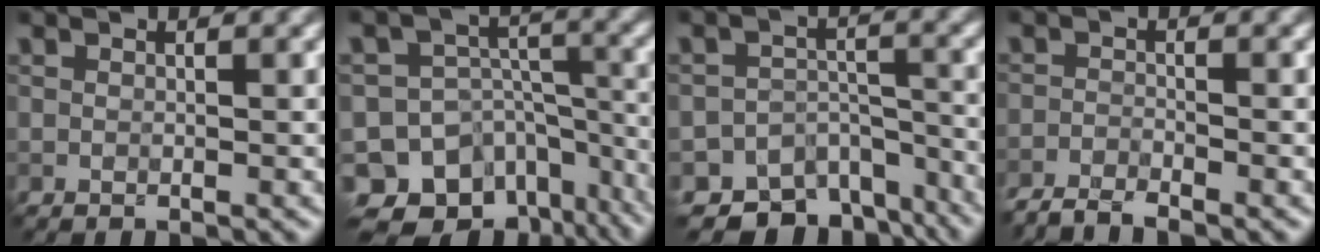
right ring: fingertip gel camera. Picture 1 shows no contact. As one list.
[{"total": 17.2, "force": [-11.1, 12.1, 5.3], "torque": [-0.092, -0.032, -0.133]}, {"total": 8.2, "force": [-6.3, 4.9, 1.6], "torque": [0.004, -0.004, -0.077]}, {"total": 2.9, "force": [-2.8, 0.2, 0.9], "torque": [-0.024, -0.002, -0.061]}]